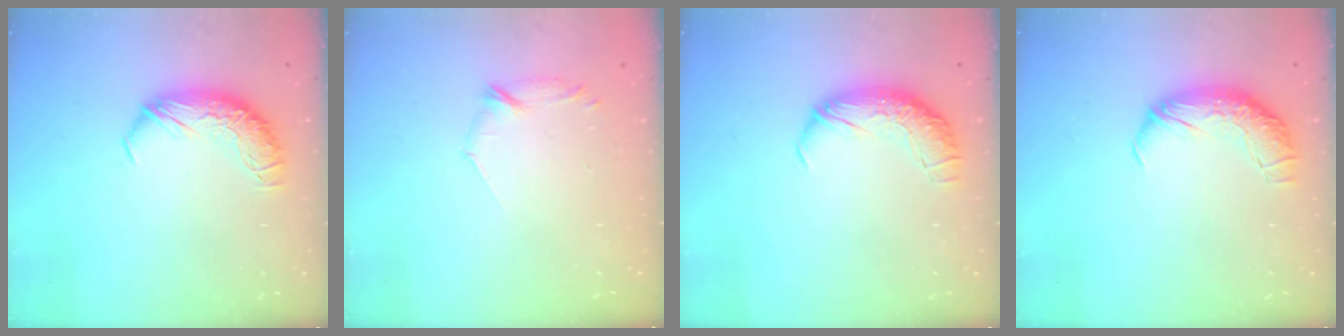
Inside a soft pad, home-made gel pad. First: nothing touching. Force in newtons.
{"total": 7.0, "press": 7.0, "slide": 0.7}
{"total": 2.5, "press": 1.3, "slide": 2.2}
{"total": 2.4, "press": 1.1, "slide": 2.2}